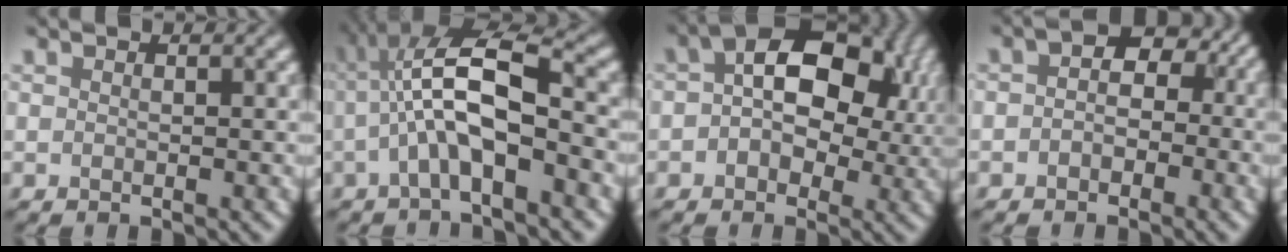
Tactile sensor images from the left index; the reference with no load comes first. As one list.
[{"total": 7.1, "force": [-1.3, 2.0, 6.7], "torque": [-0.126, 0.021, -0.031]}, {"total": 10.7, "force": [2.2, 6.7, 8.1], "torque": [-0.106, 0.017, 0.020]}, {"total": 4.1, "force": [-0.1, 3.2, 2.5], "torque": [-0.005, 0.011, -0.025]}]